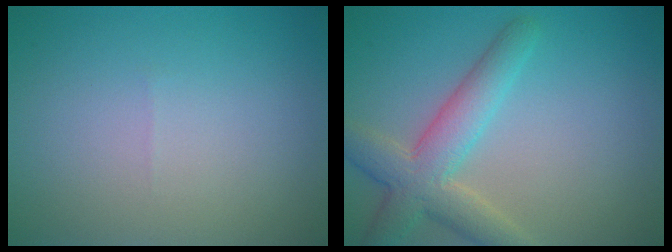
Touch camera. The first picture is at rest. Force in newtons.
{"total": 5.2, "press": 5.2, "slide": 0.4}